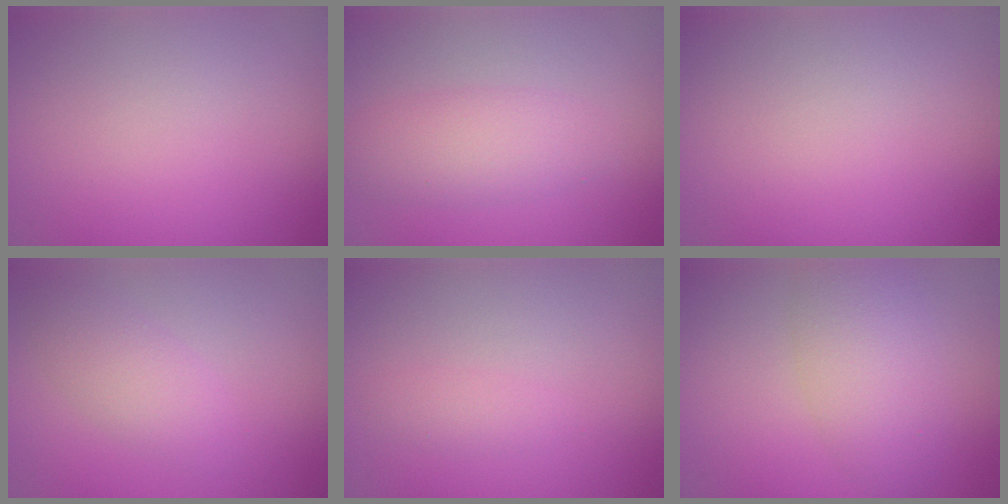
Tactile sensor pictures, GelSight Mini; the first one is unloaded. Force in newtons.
{"total": 3.0, "press": 3.0, "slide": 0.1}
{"total": 0.0}
{"total": 2.5, "press": 2.5, "slide": 0.0}
{"total": 1.0, "press": 1.0, "slide": 0.1}
{"total": 4.5, "press": 4.5, "slide": 0.2}